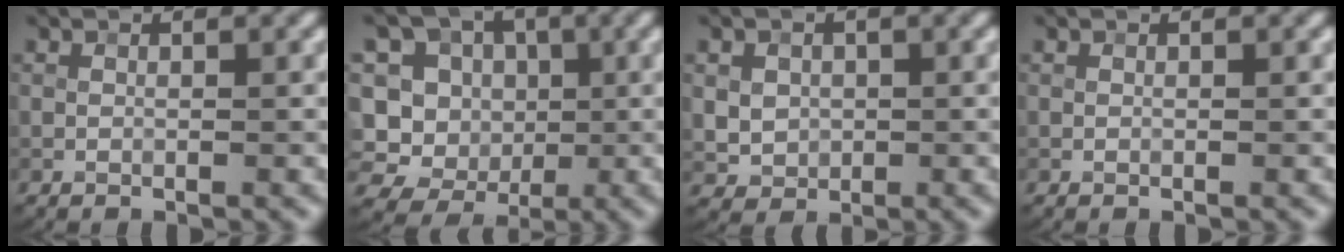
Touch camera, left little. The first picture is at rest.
{"total": 13.3, "force": [-0.4, 12.3, 5.0], "torque": [-0.140, 0.022, -0.027]}
{"total": 3.3, "force": [0.8, 2.8, 1.5], "torque": [-0.037, 0.009, 0.020]}
{"total": 0.0}